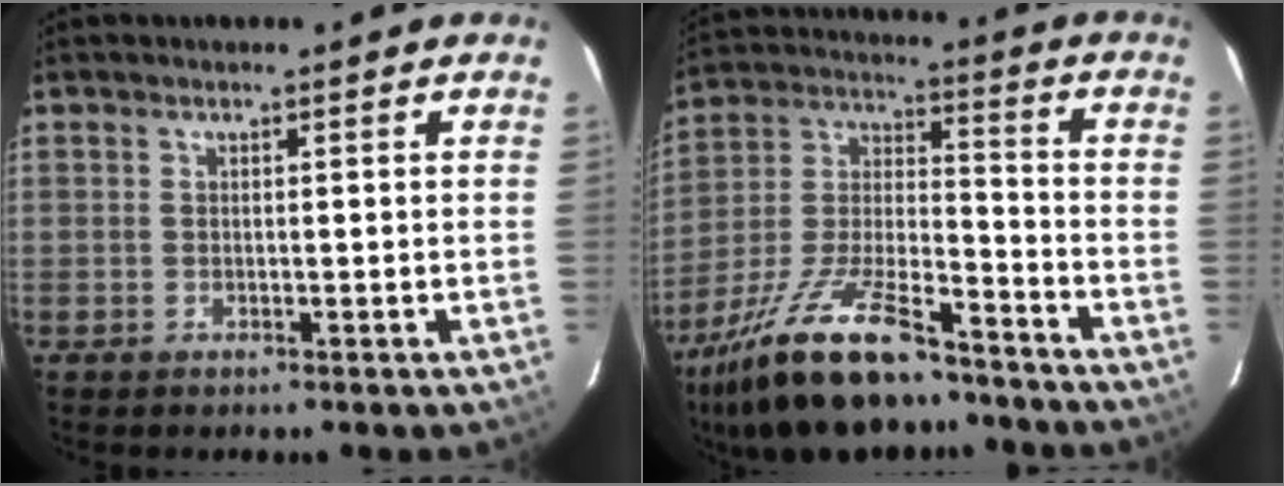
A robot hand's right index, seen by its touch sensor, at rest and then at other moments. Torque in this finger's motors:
{"motor_torque": [1.32, -0.81, 0.65, 0.18]}